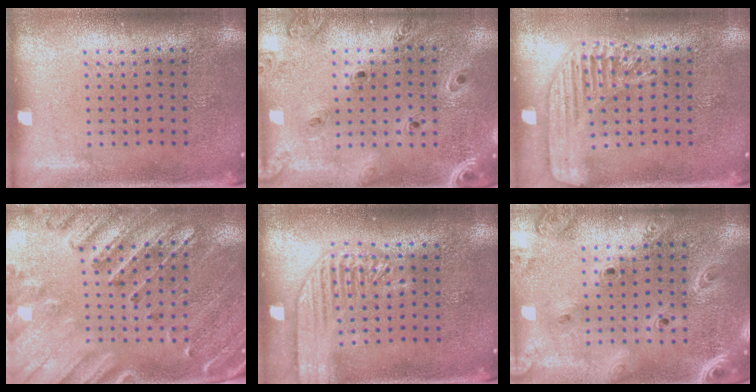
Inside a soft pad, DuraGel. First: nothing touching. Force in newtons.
{"total": 1.4, "press": 1.4, "slide": 0.2}
{"total": 1.7, "press": 1.6, "slide": 0.5}
{"total": 2.8, "press": 2.6, "slide": 0.9}
{"total": 1.9, "press": 1.9, "slide": 0.2}
{"total": 2.7, "press": 2.3, "slide": 1.4}